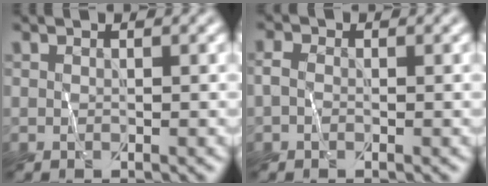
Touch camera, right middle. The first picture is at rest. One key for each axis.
{"total": 1.2, "fx": -0.5, "fy": 0.9, "fz": 0.6, "tx": -0.013, "ty": 0.009, "tz": -0.007}